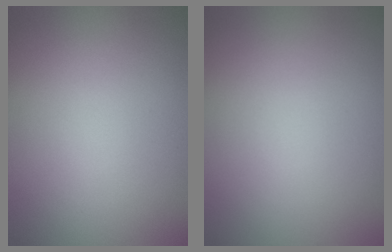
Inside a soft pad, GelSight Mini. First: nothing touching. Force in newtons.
{"total": 0.0}